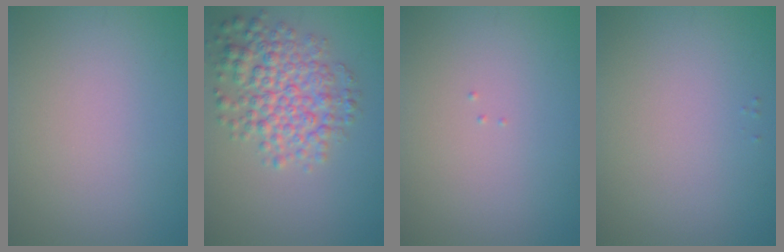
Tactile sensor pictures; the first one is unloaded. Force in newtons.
{"total": 5.5, "press": 5.5, "slide": 0.1}
{"total": 0.0}
{"total": 0.0}